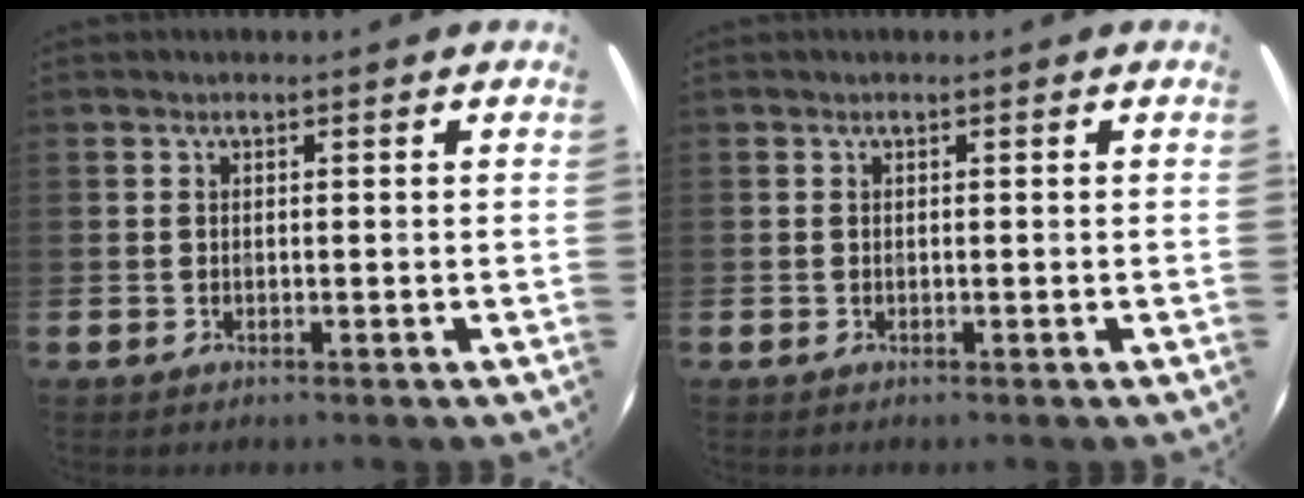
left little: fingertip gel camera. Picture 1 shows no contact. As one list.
[{"total": 0.0}]